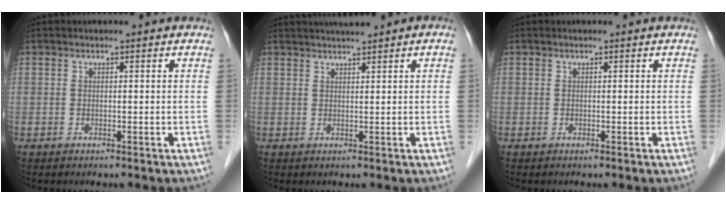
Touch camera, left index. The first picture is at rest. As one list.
[{"total": 3.4, "force": [2.7, 0.0, 2.0], "torque": [-0.033, 0.022, 0.046]}, {"total": 0.0}]